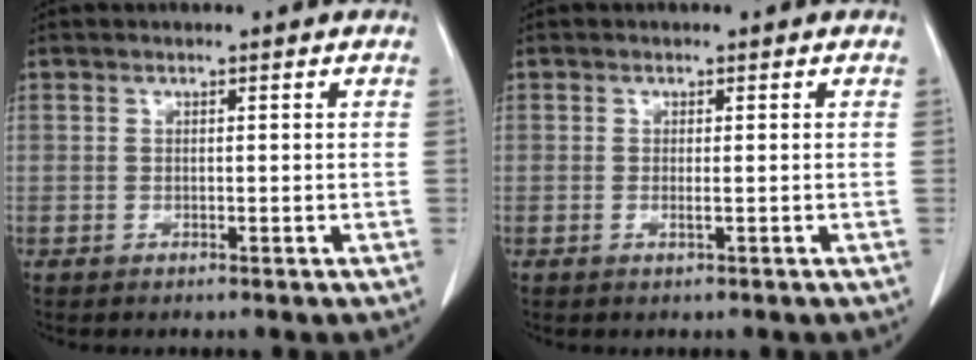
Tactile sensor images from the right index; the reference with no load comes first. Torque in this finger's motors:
{"motor_torque": [-0.03, 0.01, -0.07, -0.01]}